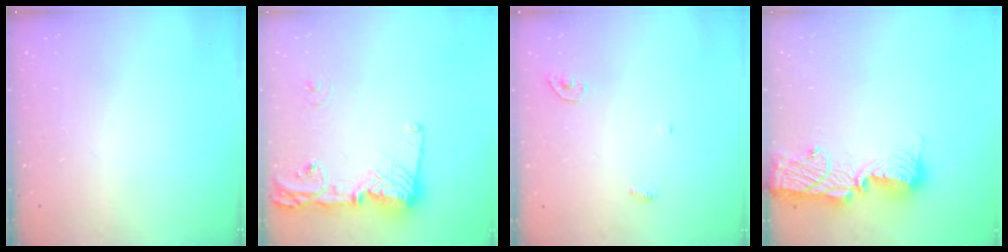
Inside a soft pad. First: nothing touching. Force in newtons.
{"total": 14.9, "press": 14.8, "slide": 1.2}
{"total": 3.6, "press": 3.5, "slide": 0.4}
{"total": 13.6, "press": 13.5, "slide": 1.0}